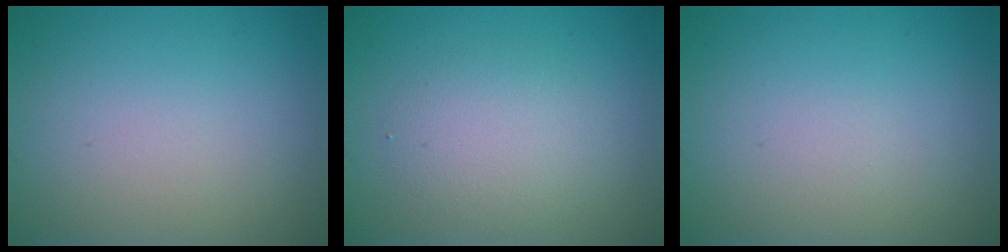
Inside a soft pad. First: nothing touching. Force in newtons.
{"total": 2.9, "press": 2.9, "slide": 0.2}
{"total": 0.0}